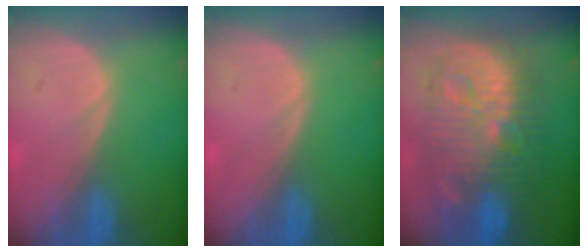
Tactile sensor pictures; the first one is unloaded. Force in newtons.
{"total": 0.0}
{"total": 13.5, "press": 13.5, "slide": 1.3}